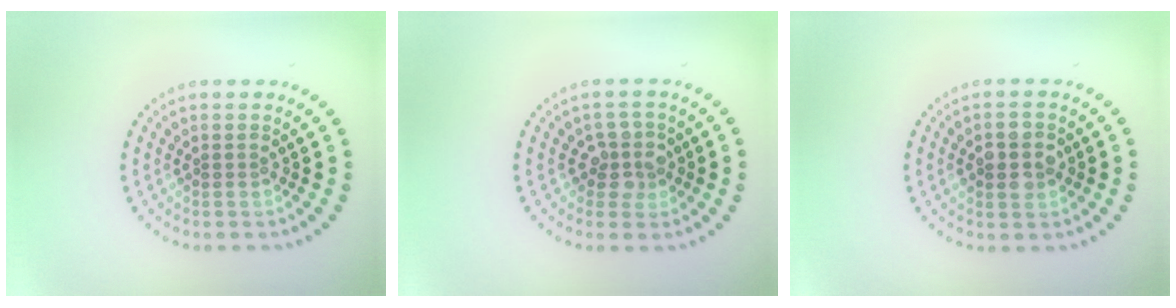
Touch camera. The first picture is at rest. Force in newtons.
{"total": 2.5, "press": 2.2, "slide": 1.2}
{"total": 2.8, "press": 2.8, "slide": 0.2}